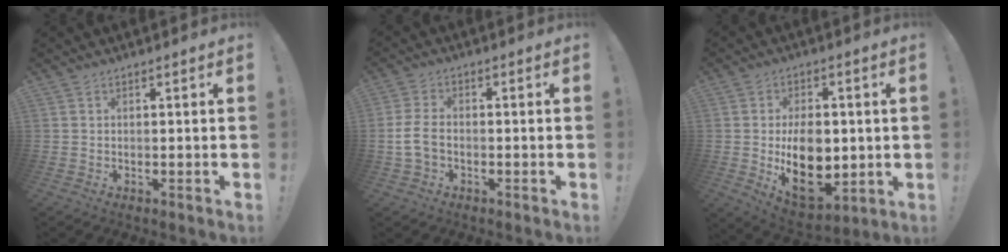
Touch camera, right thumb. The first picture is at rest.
{"total": 6.5, "force": [-1.4, 4.1, 4.8], "torque": [-0.106, 0.008, -0.022]}
{"total": 17.6, "force": [-1.5, 11.9, 12.9], "torque": [-0.188, -0.027, -0.017]}